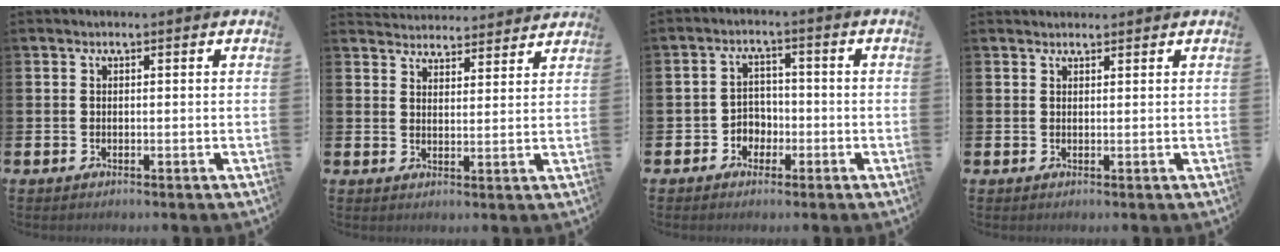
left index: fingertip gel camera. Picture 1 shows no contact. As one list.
[{"total": 4.1, "force": [4.0, 0.7, -0.4], "torque": [-0.003, -0.027, 0.072]}, {"total": 3.1, "force": [-1.6, 2.6, 0.8], "torque": [-0.030, 0.006, -0.035]}, {"total": 1.1, "force": [1.1, 0.3, -0.1], "torque": [0.009, -0.002, 0.019]}]